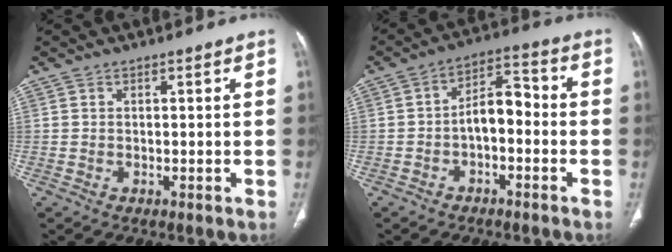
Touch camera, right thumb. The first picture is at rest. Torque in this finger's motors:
{"motor_torque": [1.01, 1.41, 1.08, -0.40, 0.03]}